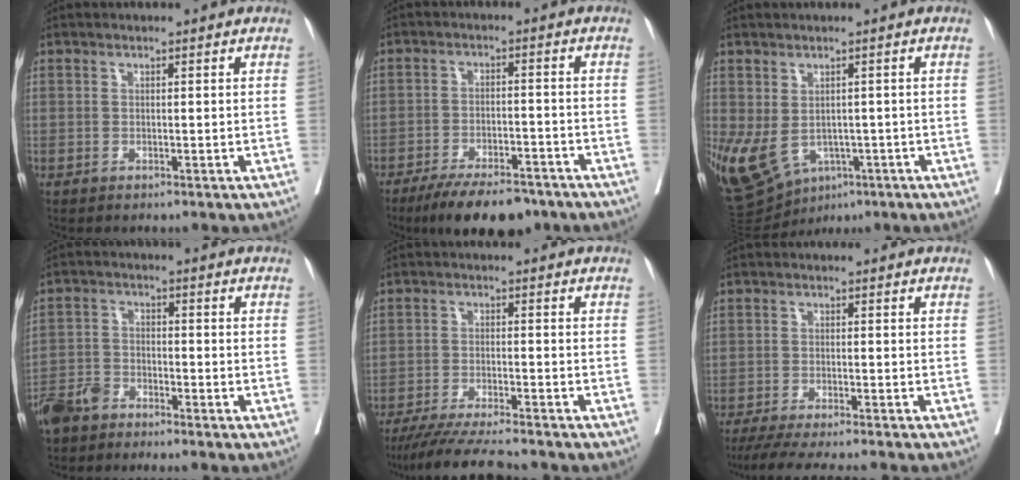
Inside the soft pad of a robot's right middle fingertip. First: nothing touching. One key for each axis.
{"total": 11.0, "fx": -8.6, "fy": 3.8, "fz": 5.7, "tx": -0.078, "ty": -0.004, "tz": -0.134}
{"total": 12.5, "fx": -5.0, "fy": 8.3, "fz": 7.9, "tx": -0.167, "ty": -0.009, "tz": -0.066}
{"total": 4.9, "fx": -4.3, "fy": 1.3, "fz": 1.9, "tx": -0.039, "ty": -0.007, "tz": -0.090}
{"total": 10.5, "fx": -9.4, "fy": -0.1, "fz": 4.8, "tx": -0.065, "ty": -0.028, "tz": -0.151}
{"total": 11.4, "fx": -10.1, "fy": -0.5, "fz": 5.4, "tx": -0.055, "ty": -0.024, "tz": -0.149}